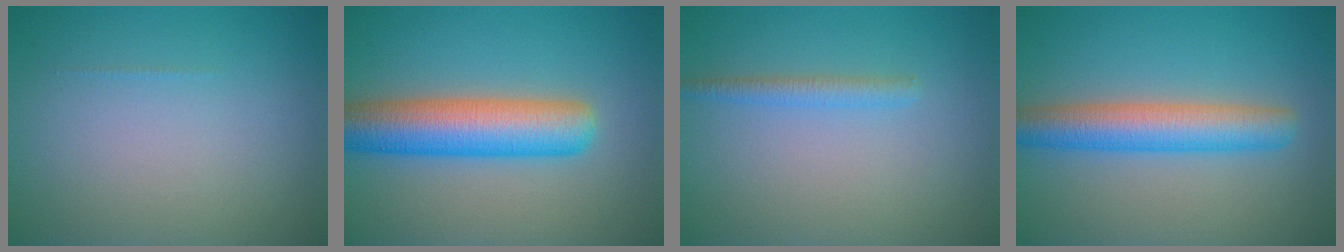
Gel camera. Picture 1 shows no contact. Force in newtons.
{"total": 7.7, "press": 7.7, "slide": 0.2}
{"total": 1.6, "press": 1.6, "slide": 0.0}
{"total": 5.4, "press": 5.4, "slide": 0.2}